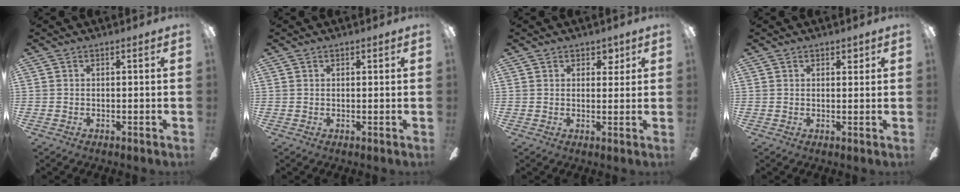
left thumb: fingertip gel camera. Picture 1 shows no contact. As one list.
[{"total": 0.8, "force": [0.5, 0.7, 0.0], "torque": [0.007, 0.000, 0.007]}, {"total": 3.4, "force": [2.1, 2.5, 0.9], "torque": [-0.001, -0.003, 0.034]}, {"total": 1.8, "force": [1.2, 1.2, 0.6], "torque": [-0.004, 0.002, 0.019]}]